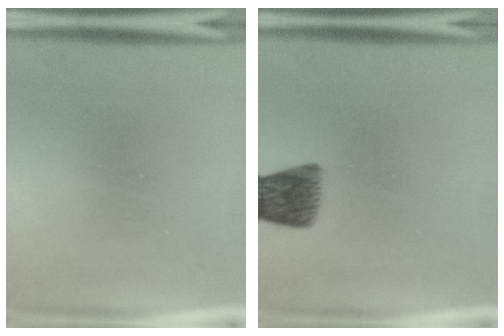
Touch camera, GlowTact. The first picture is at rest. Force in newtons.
{"total": 6.7}